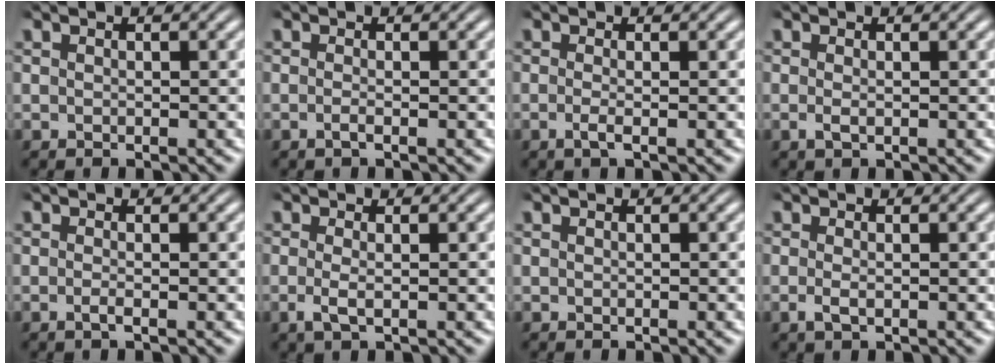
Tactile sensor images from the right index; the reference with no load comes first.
{"total": 0.9, "force": [-0.7, 0.0, 0.7], "torque": [-0.019, -0.006, -0.011]}
{"total": 1.3, "force": [-0.7, -0.1, 1.1], "torque": [-0.030, -0.012, -0.011]}
{"total": 0.8, "force": [-0.4, 0.1, 0.7], "torque": [-0.022, -0.011, -0.003]}
{"total": 1.0, "force": [-0.6, 0.0, 0.7], "torque": [-0.020, -0.007, -0.011]}
{"total": 1.6, "force": [-0.7, 0.3, 1.4], "torque": [-0.042, -0.016, -0.006]}
{"total": 0.0}
{"total": 1.2, "force": [-0.7, 0.3, 0.9], "torque": [-0.031, -0.014, -0.006]}